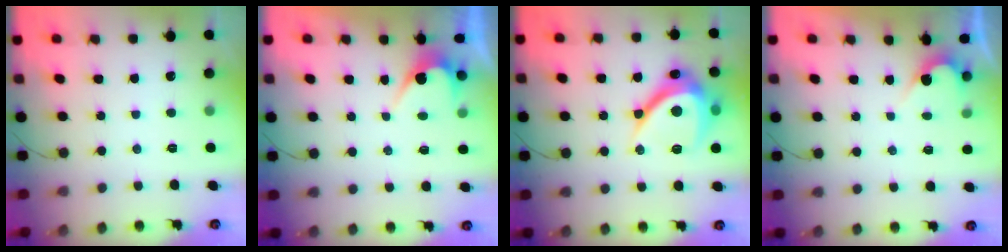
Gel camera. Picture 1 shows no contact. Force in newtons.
{"total": 3.7, "press": 3.7, "slide": 0.3}
{"total": 14.4, "press": 14.4, "slide": 0.5}
{"total": 2.4, "press": 2.4, "slide": 0.1}